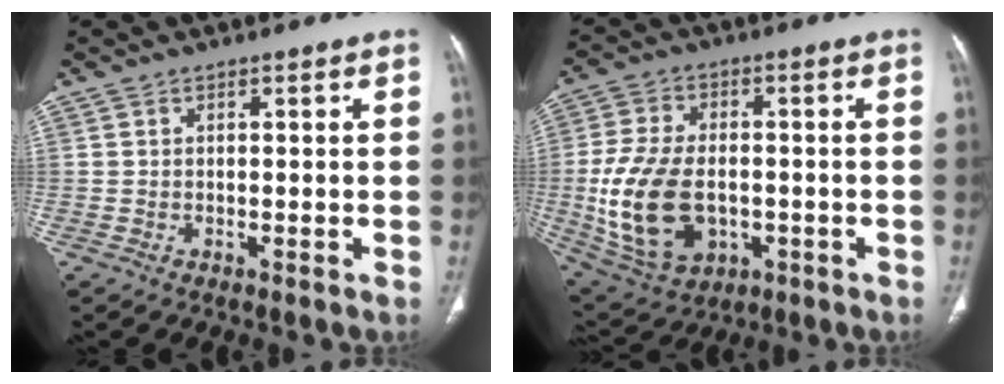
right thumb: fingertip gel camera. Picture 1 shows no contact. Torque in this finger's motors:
{"motor_torque": [-0.21, 1.13, 1.71, 0.07, 0.21]}